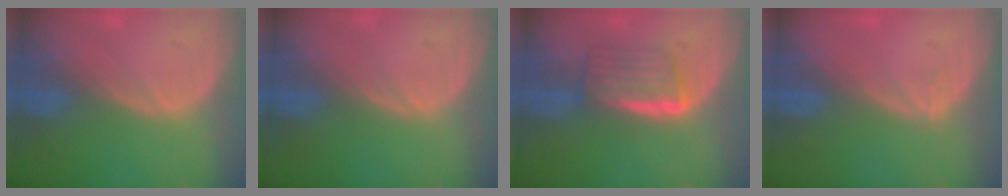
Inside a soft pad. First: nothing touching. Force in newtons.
{"total": 0.0}
{"total": 5.9, "press": 5.1, "slide": 2.8}
{"total": 0.6, "press": 0.4, "slide": 0.5}